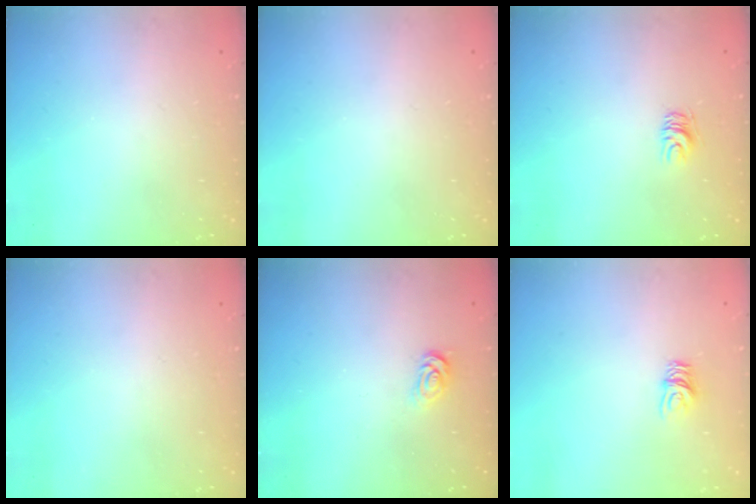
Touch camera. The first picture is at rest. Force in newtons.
{"total": 0.0}
{"total": 4.5, "press": 4.4, "slide": 0.5}
{"total": 0.0}
{"total": 2.0, "press": 2.0, "slide": 0.3}
{"total": 7.2, "press": 7.2, "slide": 0.5}